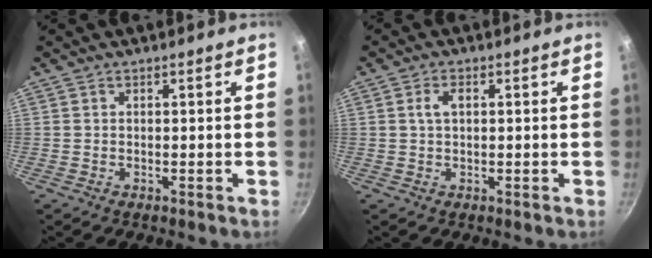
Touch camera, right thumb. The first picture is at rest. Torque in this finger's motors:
{"motor_torque": [-0.47, 0.64, 0.53, 0.26, 0.02]}